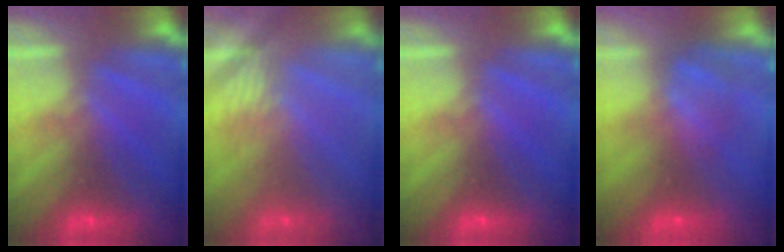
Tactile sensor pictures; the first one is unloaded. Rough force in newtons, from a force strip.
{"total": 2.3}
{"total": 0.0}
{"total": 5.5}